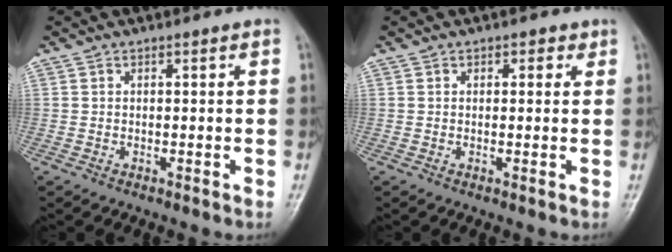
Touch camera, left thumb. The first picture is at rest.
{"total": 1.7, "force": [0.8, 1.2, 0.9], "torque": [0.004, -0.001, 0.005]}